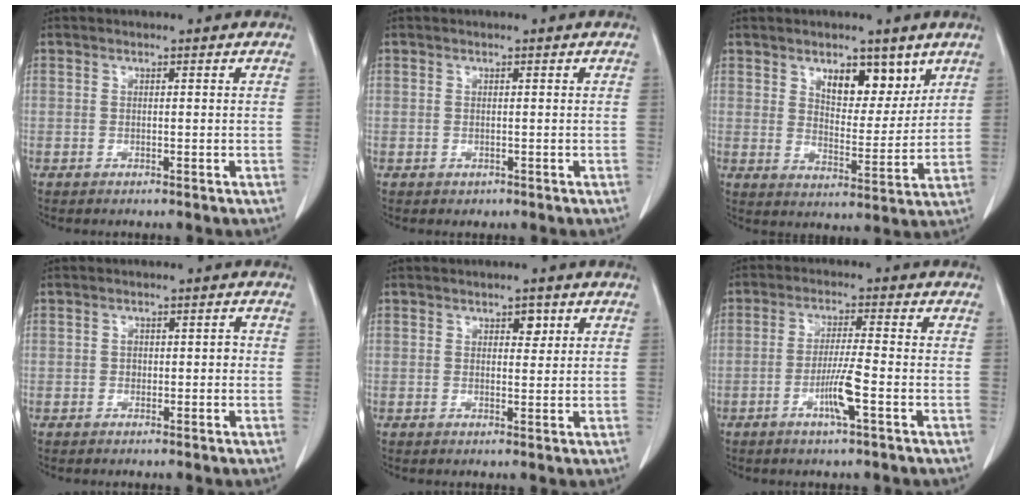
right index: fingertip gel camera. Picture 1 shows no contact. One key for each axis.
{"total": 0.6, "fx": -0.2, "fy": 0.6, "fz": 0.1, "tx": -0.003, "ty": 0.003, "tz": -0.001}
{"total": 7.7, "fx": 4.7, "fy": 3.6, "fz": 5.1, "tx": -0.069, "ty": -0.007, "tz": 0.077}
{"total": 1.8, "fx": -0.2, "fy": 1.2, "fz": 1.3, "tx": -0.016, "ty": 0.008, "tz": -0.002}
{"total": 2.0, "fx": 0.9, "fy": 1.1, "fz": 1.3, "tx": -0.014, "ty": 0.000, "tz": 0.013}
{"total": 5.8, "fx": -2.3, "fy": -0.2, "fz": 5.3, "tx": -0.102, "ty": -0.008, "tz": -0.045}